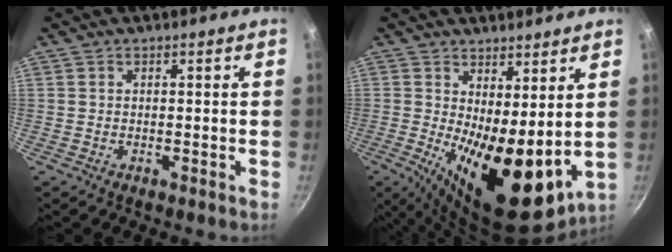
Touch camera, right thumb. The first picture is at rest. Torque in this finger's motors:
{"motor_torque": [-0.43, 1.69, 1.86, 0.26, 0.27]}